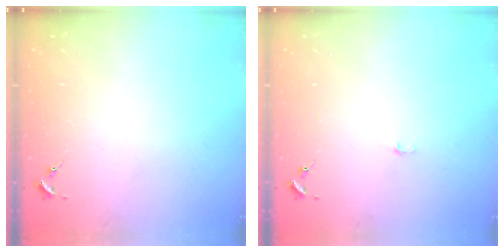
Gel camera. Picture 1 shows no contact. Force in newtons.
{"total": 3.0, "press": 3.0, "slide": 0.3}